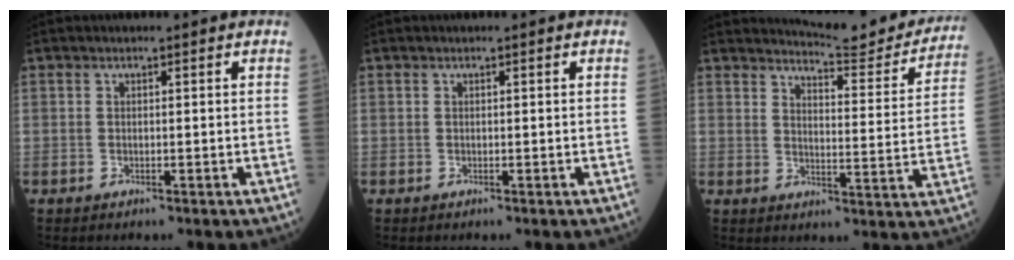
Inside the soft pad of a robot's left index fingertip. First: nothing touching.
{"total": 0.0}
{"total": 14.2, "force": [13.8, 1.1, 2.9], "torque": [-0.034, -0.057, 0.158]}